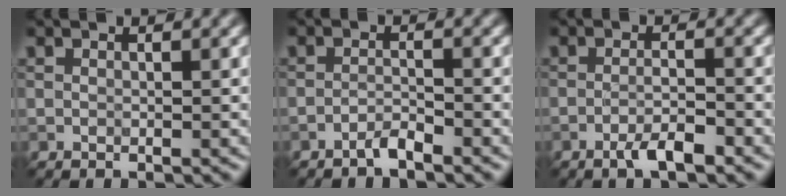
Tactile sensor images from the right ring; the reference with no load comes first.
{"total": 1.5, "force": [-1.2, 0.2, 0.8], "torque": [-0.014, 0.005, -0.027]}
{"total": 2.7, "force": [-1.7, 0.4, 2.1], "torque": [-0.038, 0.003, -0.035]}